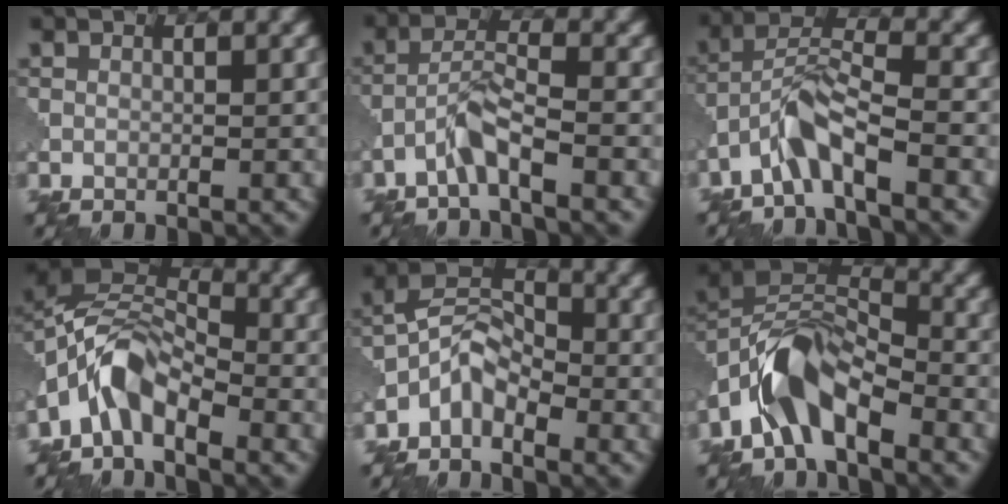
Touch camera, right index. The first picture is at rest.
{"total": 3.2, "force": [-2.1, 0.4, 2.3], "torque": [-0.049, 0.012, -0.048]}
{"total": 4.6, "force": [-3.0, 0.8, 3.4], "torque": [-0.069, 0.014, -0.065]}
{"total": 6.0, "force": [-3.5, 2.8, 4.0], "torque": [-0.075, 0.013, -0.084]}
{"total": 3.9, "force": [-2.6, 2.1, 2.2], "torque": [-0.039, 0.014, -0.062]}
{"total": 6.7, "force": [-3.9, 2.9, 4.6], "torque": [-0.081, 0.011, -0.085]}